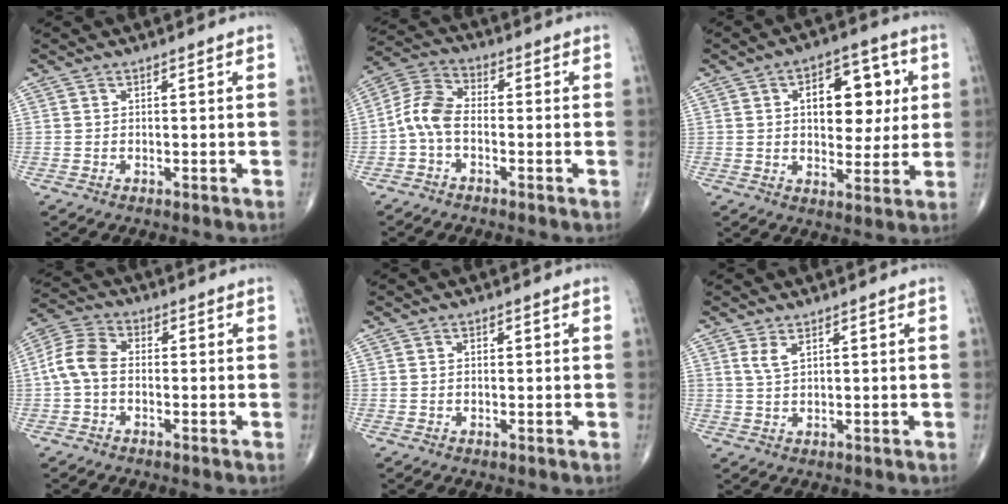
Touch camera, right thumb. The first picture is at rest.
{"total": 7.0, "force": [-1.7, 4.0, 5.5], "torque": [-0.113, 0.027, -0.048]}
{"total": 13.5, "force": [3.0, 7.9, 10.6], "torque": [-0.101, 0.002, 0.042]}
{"total": 6.9, "force": [-0.7, 4.6, 5.2], "torque": [-0.104, 0.021, -0.026]}
{"total": 0.9, "force": [0.3, 0.5, 0.7], "torque": [-0.011, 0.001, 0.004]}
{"total": 2.5, "force": [1.4, 0.9, 1.8], "torque": [-0.039, -0.004, 0.034]}